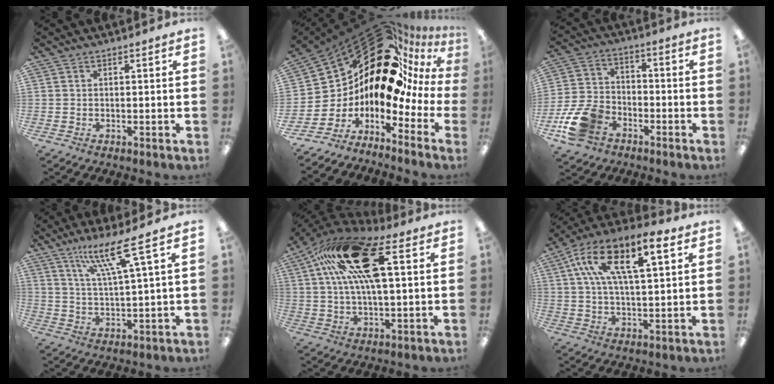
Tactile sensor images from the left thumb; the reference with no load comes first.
{"total": 18.5, "force": [13.2, 9.1, 9.3], "torque": [-0.162, -0.137, 0.231]}
{"total": 12.5, "force": [-6.8, 8.4, 6.4], "torque": [-0.142, 0.043, -0.124]}
{"total": 11.8, "force": [7.3, 1.3, 9.2], "torque": [-0.169, -0.026, 0.119]}
{"total": 23.6, "force": [9.0, 10.0, 19.3], "torque": [-0.360, -0.005, 0.143]}
{"total": 15.8, "force": [7.8, 6.3, 12.3], "torque": [-0.229, -0.014, 0.134]}